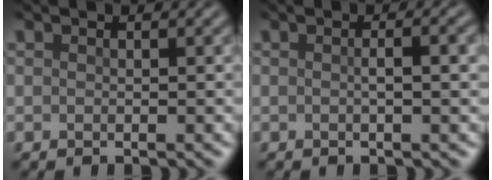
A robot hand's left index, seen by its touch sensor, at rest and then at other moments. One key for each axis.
{"total": 2.3, "fx": 0.1, "fy": 0.6, "fz": 2.2, "tx": -0.031, "ty": 0.004, "tz": -0.002}